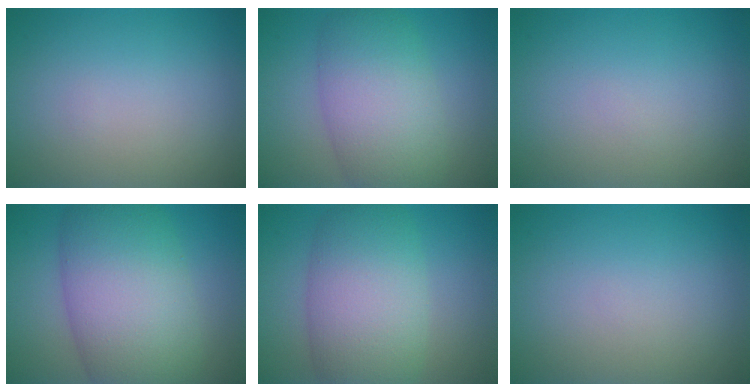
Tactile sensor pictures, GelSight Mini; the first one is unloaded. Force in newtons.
{"total": 7.8, "press": 7.8, "slide": 0.3}
{"total": 0.0}
{"total": 11.5, "press": 11.5, "slide": 0.6}
{"total": 8.6, "press": 8.6, "slide": 0.3}
{"total": 0.0}